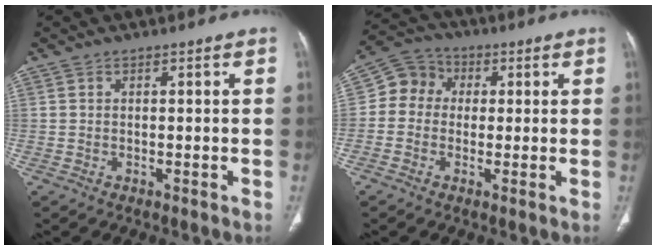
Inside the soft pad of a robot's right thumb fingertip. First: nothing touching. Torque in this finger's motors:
{"motor_torque": [-0.15, 0.03, -0.01, 0.02, -0.01]}